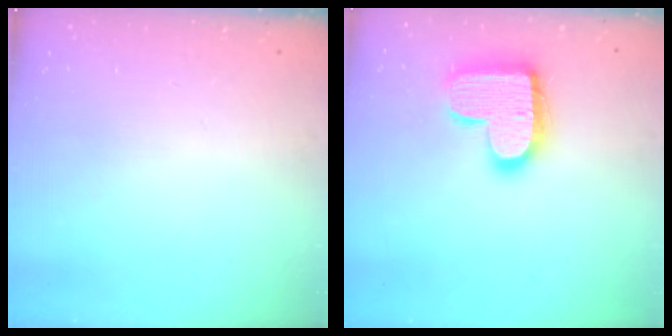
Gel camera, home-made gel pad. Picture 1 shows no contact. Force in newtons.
{"total": 16.6, "press": 16.5, "slide": 0.9}